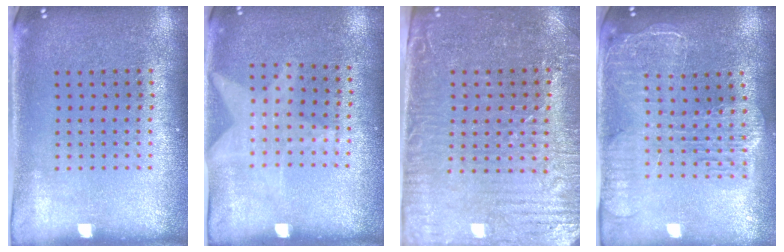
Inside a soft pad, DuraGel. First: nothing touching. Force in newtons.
{"total": 1.2, "press": 0.9, "slide": 0.8}
{"total": 3.9, "press": 3.5, "slide": 1.8}
{"total": 2.3, "press": 2.0, "slide": 1.0}